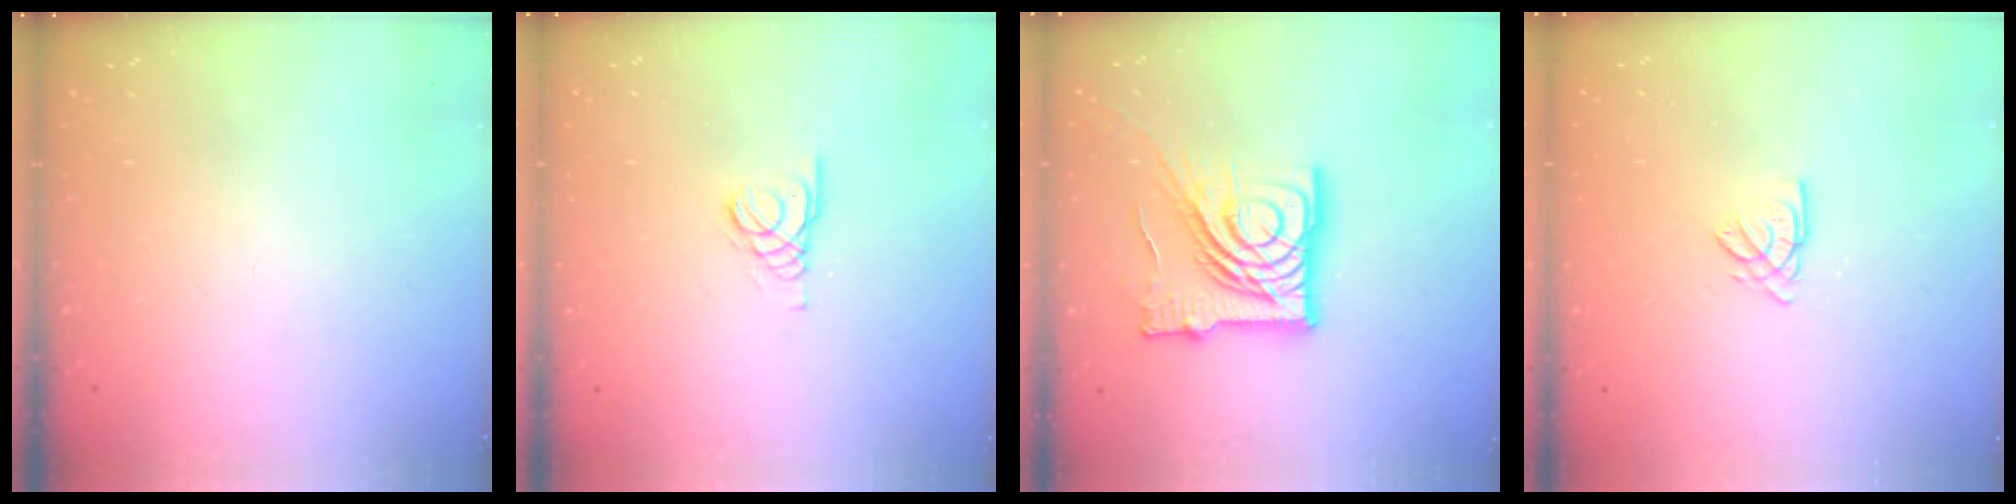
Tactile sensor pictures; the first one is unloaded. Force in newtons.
{"total": 1.5, "press": 1.4, "slide": 0.1}
{"total": 22.2, "press": 22.1, "slide": 2.7}
{"total": 2.6, "press": 2.6, "slide": 0.1}